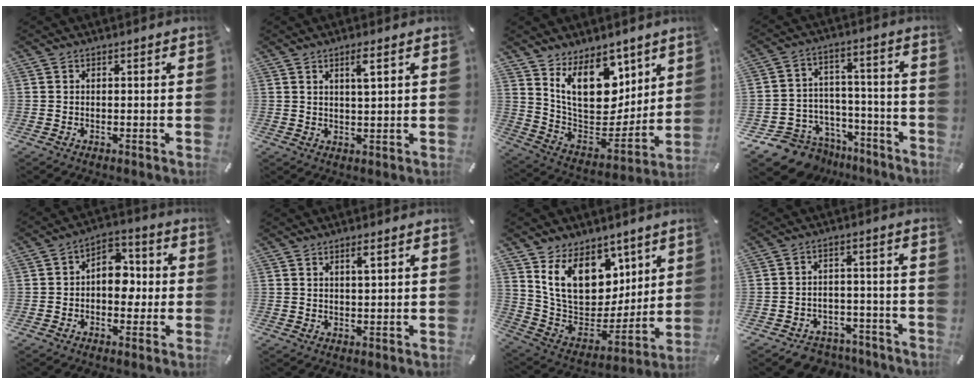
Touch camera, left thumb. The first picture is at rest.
{"total": 3.5, "force": [1.9, 0.6, 2.9], "torque": [-0.055, -0.001, 0.029]}
{"total": 17.3, "force": [9.6, 10.8, 9.5], "torque": [-0.152, -0.073, 0.181]}
{"total": 10.9, "force": [-7.5, 7.7, 1.8], "torque": [-0.032, 0.040, -0.127]}
{"total": 7.9, "force": [-0.7, 5.8, 5.4], "torque": [-0.068, 0.007, -0.016]}
{"total": 2.2, "force": [1.3, 0.4, 1.7], "torque": [-0.036, 0.001, 0.022]}
{"total": 18.3, "force": [8.2, 13.1, 9.7], "torque": [-0.170, -0.058, 0.159]}
{"total": 5.5, "force": [-4.1, 3.5, 1.0], "torque": [-0.007, 0.030, -0.075]}